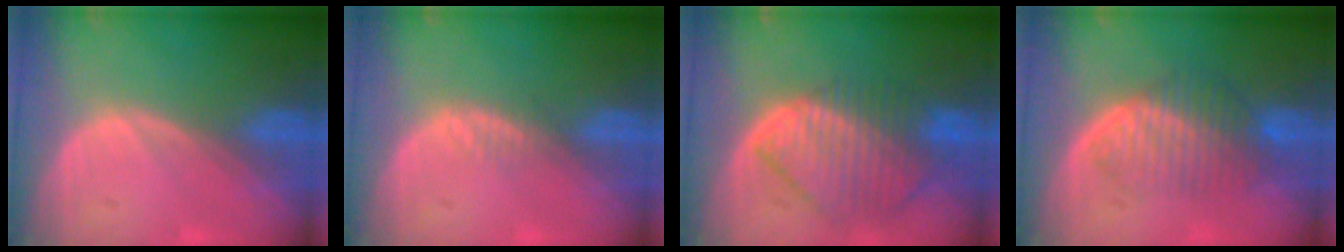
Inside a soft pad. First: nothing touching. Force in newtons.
{"total": 1.4, "press": 1.3, "slide": 0.2}
{"total": 10.0, "press": 8.7, "slide": 5.0}
{"total": 6.7, "press": 6.5, "slide": 1.8}